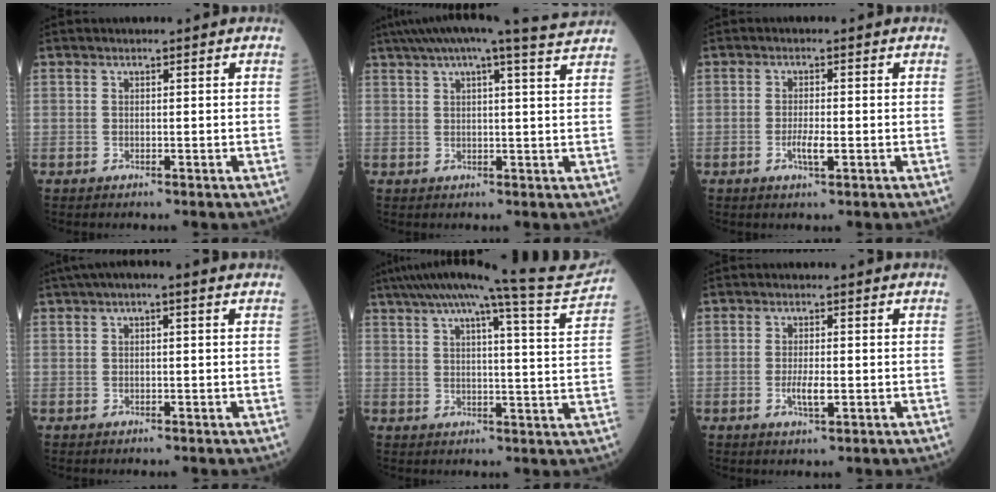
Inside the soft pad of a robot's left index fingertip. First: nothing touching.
{"total": 12.3, "force": [10.6, -0.8, 6.1], "torque": [-0.105, 0.018, 0.135]}
{"total": 2.6, "force": [-0.8, 0.5, 2.4], "torque": [-0.051, -0.002, -0.012]}
{"total": 3.9, "force": [2.1, 0.7, 3.2], "torque": [-0.056, 0.027, 0.029]}
{"total": 17.0, "force": [15.0, -1.8, 7.8], "torque": [-0.127, -0.031, 0.191]}
{"total": 2.9, "force": [-0.6, 0.7, 2.8], "torque": [-0.059, -0.002, -0.010]}